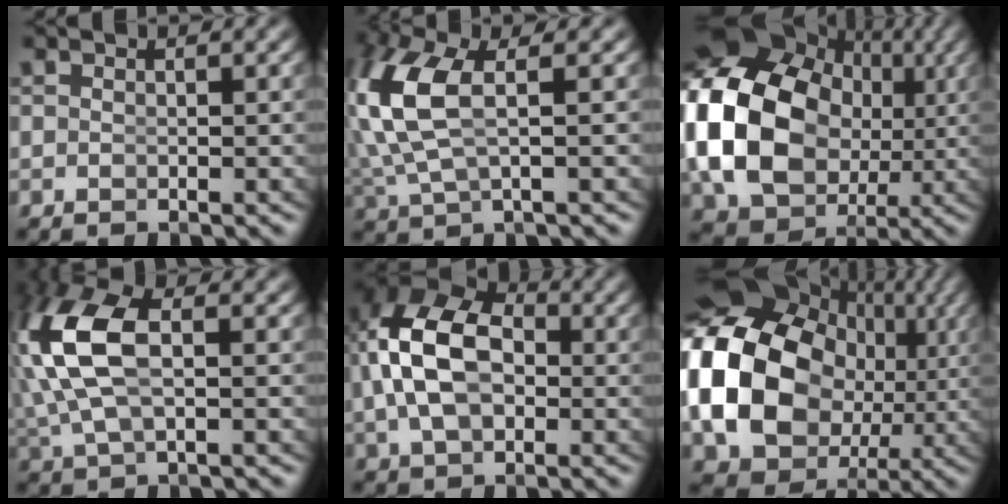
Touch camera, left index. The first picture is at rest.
{"total": 6.5, "force": [1.3, 3.3, 5.5], "torque": [-0.148, -0.013, 0.038]}
{"total": 18.4, "force": [2.3, 14.1, 11.5], "torque": [-0.240, -0.029, 0.045]}
{"total": 7.4, "force": [1.1, 3.6, 6.4], "torque": [-0.161, -0.005, 0.033]}
{"total": 10.2, "force": [1.4, 7.0, 7.3], "torque": [-0.148, -0.002, 0.023]}
{"total": 20.5, "force": [2.2, 15.6, 13.2], "torque": [-0.262, -0.032, 0.042]}